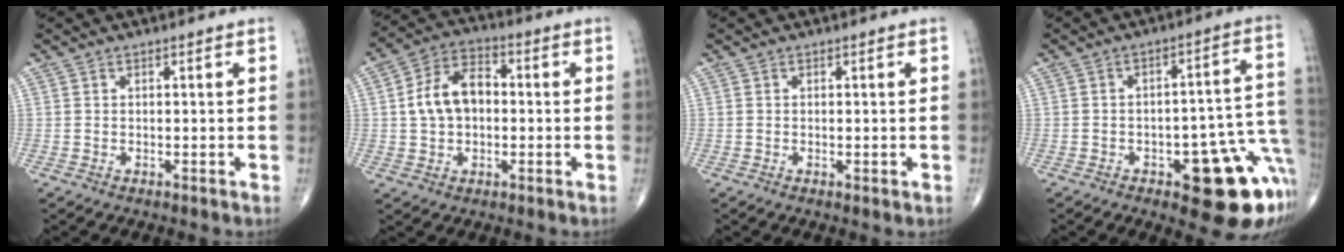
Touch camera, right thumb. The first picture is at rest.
{"total": 10.1, "force": [0.4, 6.8, 7.5], "torque": [-0.121, 0.026, -0.003]}
{"total": 0.8, "force": [-0.2, 0.2, 0.8], "torque": [-0.012, -0.003, -0.003]}
{"total": 16.6, "force": [-6.2, 6.4, 14.1], "torque": [-0.098, 0.048, -0.063]}